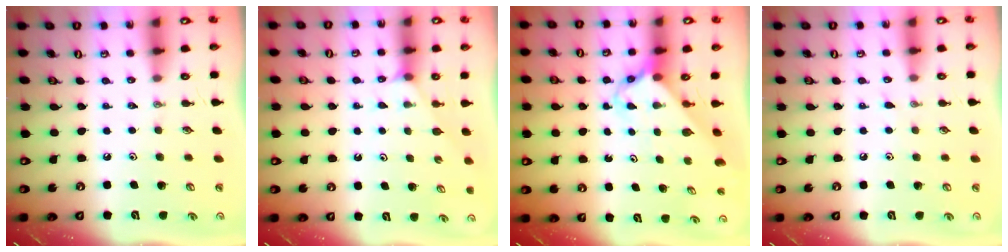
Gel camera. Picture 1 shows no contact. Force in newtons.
{"total": 2.9, "press": 2.8, "slide": 0.5}
{"total": 2.9, "press": 2.9, "slide": 0.3}
{"total": 4.9, "press": 4.8, "slide": 0.5}